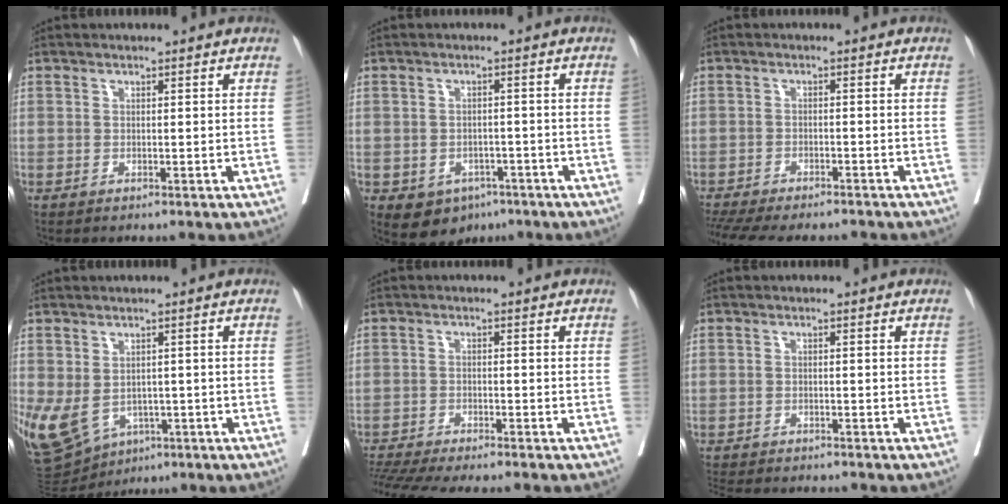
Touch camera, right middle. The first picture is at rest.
{"total": 5.9, "force": [-3.3, 4.3, 2.3], "torque": [-0.033, 0.001, -0.037]}
{"total": 15.0, "force": [-13.2, 3.3, 6.4], "torque": [-0.149, -0.019, -0.179]}
{"total": 13.3, "force": [-5.0, 9.6, 7.8], "torque": [-0.189, -0.007, -0.063]}
{"total": 13.4, "force": [-11.9, 0.8, 6.1], "torque": [-0.103, -0.016, -0.178]}
{"total": 10.1, "force": [-9.2, 1.8, 3.9], "torque": [-0.066, -0.014, -0.124]}